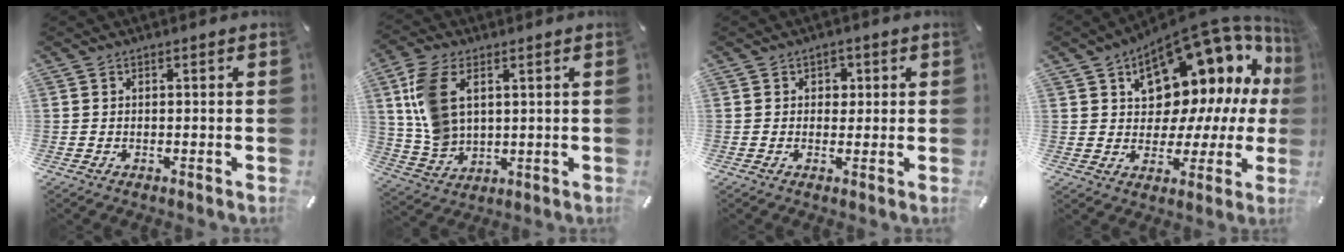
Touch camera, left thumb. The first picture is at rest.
{"total": 10.3, "force": [3.0, 7.2, 6.7], "torque": [-0.158, 0.004, 0.057]}
{"total": 2.5, "force": [0.5, 2.3, 0.8], "torque": [0.002, -0.003, -0.001]}
{"total": 16.1, "force": [9.1, 10.1, 8.7], "torque": [-0.114, -0.093, 0.160]}